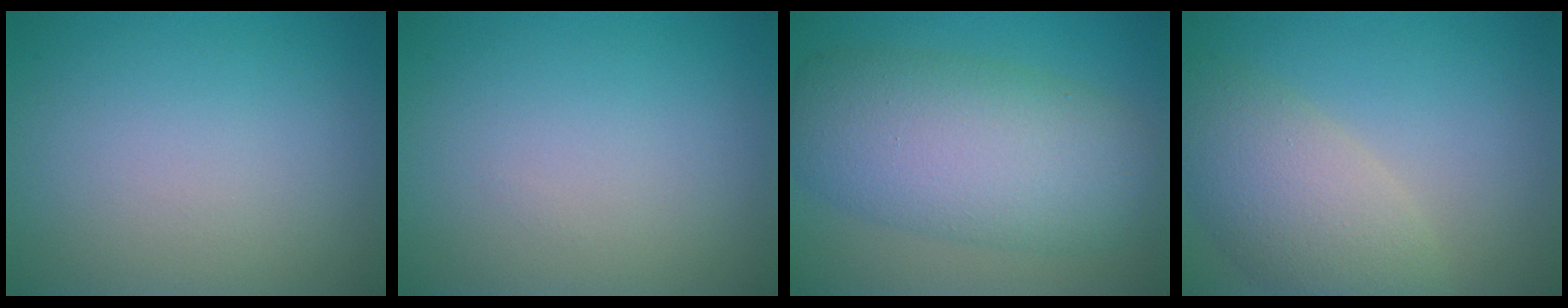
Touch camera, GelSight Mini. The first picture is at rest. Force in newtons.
{"total": 0.0}
{"total": 9.7, "press": 9.7, "slide": 0.3}
{"total": 5.9, "press": 5.8, "slide": 0.7}